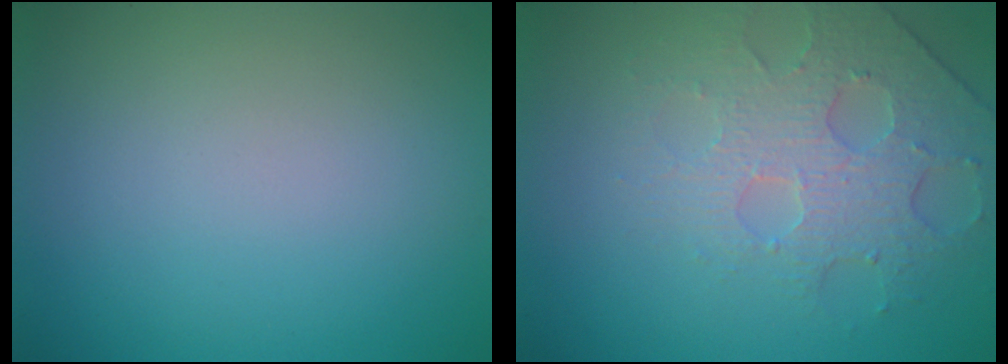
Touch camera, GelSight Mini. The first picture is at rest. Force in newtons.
{"total": 3.8, "press": 3.6, "slide": 1.1}